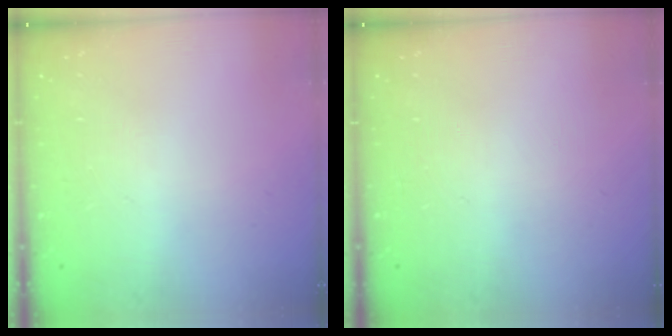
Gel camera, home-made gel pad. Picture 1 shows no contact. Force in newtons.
{"total": 0.0}